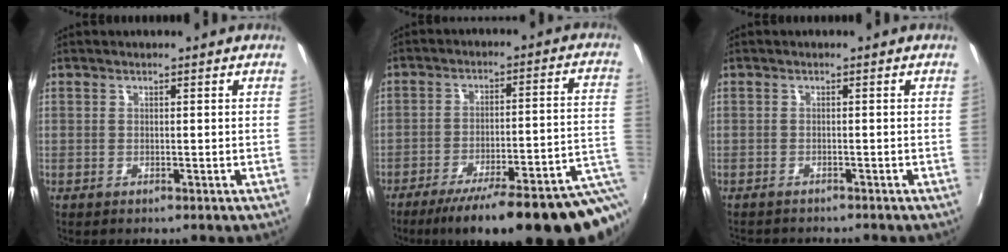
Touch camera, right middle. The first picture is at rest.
{"total": 19.9, "force": [-11.6, 1.8, 16.1], "torque": [-0.215, -0.036, -0.155]}
{"total": 3.2, "force": [-3.0, 0.7, 0.7], "torque": [-0.024, -0.015, -0.049]}